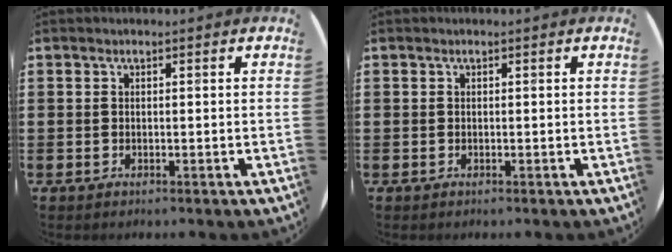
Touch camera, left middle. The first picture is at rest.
{"total": 0.0}